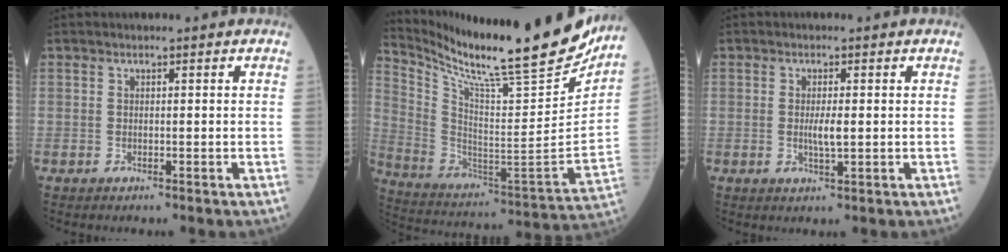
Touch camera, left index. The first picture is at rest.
{"total": 27.0, "force": [23.4, 1.0, 13.5], "torque": [-0.243, -0.084, 0.354]}
{"total": 2.6, "force": [0.0, 0.4, 2.6], "torque": [-0.052, -0.003, 0.002]}